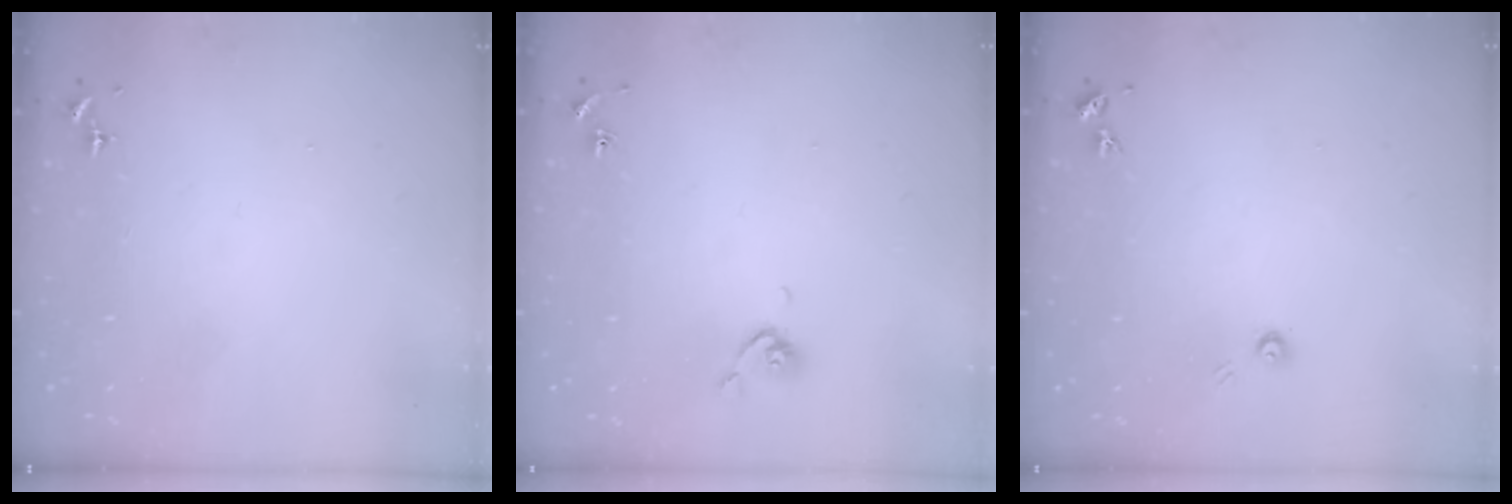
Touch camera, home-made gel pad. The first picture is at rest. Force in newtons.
{"total": 4.8, "press": 4.7, "slide": 1.1}
{"total": 3.5, "press": 3.5, "slide": 0.4}